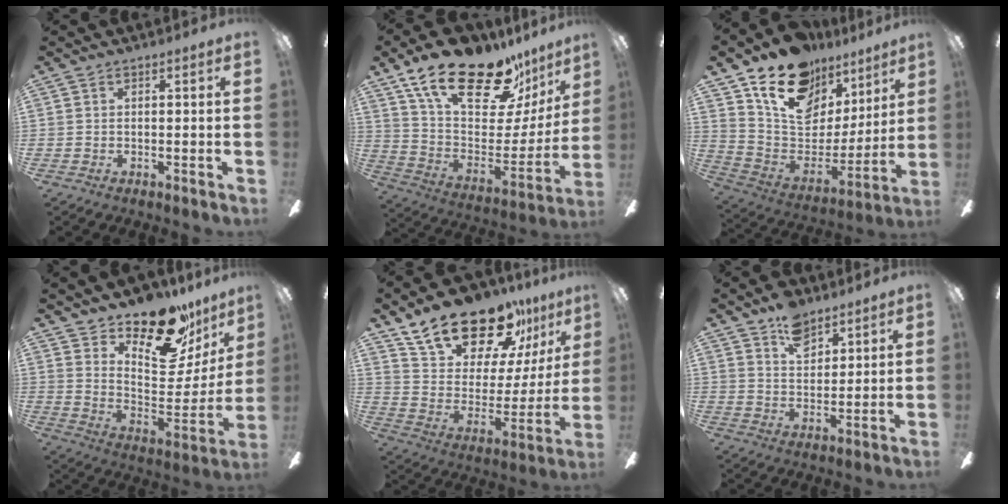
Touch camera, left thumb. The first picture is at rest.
{"total": 25.6, "force": [18.5, 9.8, 14.6], "torque": [-0.232, -0.119, 0.323]}
{"total": 18.0, "force": [11.6, 11.4, 7.7], "torque": [-0.141, -0.071, 0.212]}
{"total": 22.6, "force": [17.8, 9.1, 10.7], "torque": [-0.146, -0.123, 0.302]}
{"total": 22.7, "force": [18.5, 9.5, 9.3], "torque": [-0.165, -0.123, 0.331]}
{"total": 8.5, "force": [6.0, 4.7, 3.7], "torque": [-0.050, -0.024, 0.107]}